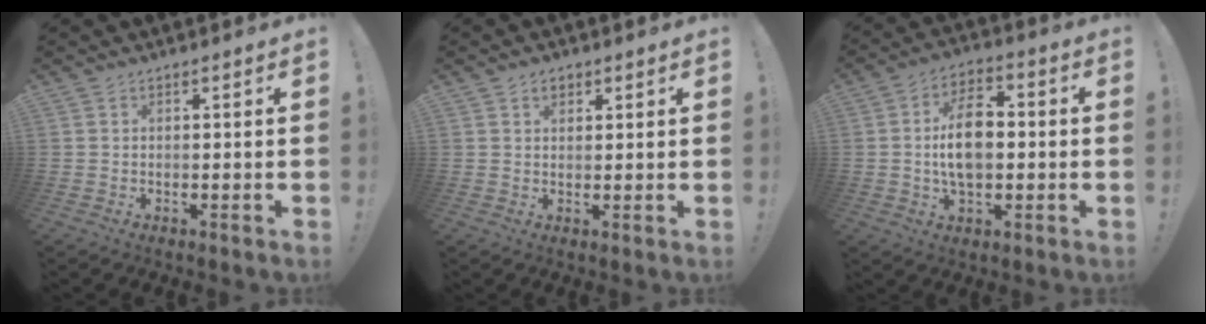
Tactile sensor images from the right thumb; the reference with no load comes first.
{"total": 2.6, "force": [1.5, 1.8, 1.1], "torque": [-0.004, -0.006, 0.022]}
{"total": 12.7, "force": [-0.1, 7.7, 10.1], "torque": [-0.170, 0.006, -0.004]}